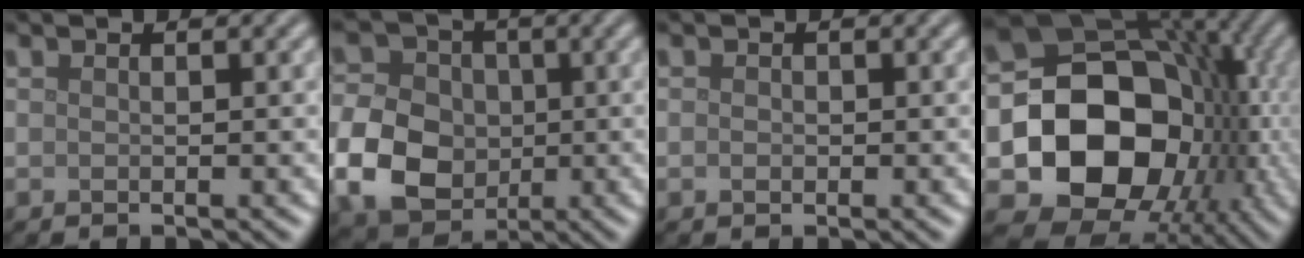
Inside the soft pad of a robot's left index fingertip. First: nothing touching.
{"total": 8.9, "force": [-1.9, 7.1, 4.9], "torque": [-0.109, -0.007, -0.047]}
{"total": 0.8, "force": [-0.1, 0.6, 0.5], "torque": [-0.008, -0.001, -0.004]}
{"total": 15.6, "force": [-2.5, 12.5, 8.9], "torque": [-0.141, -0.020, -0.049]}